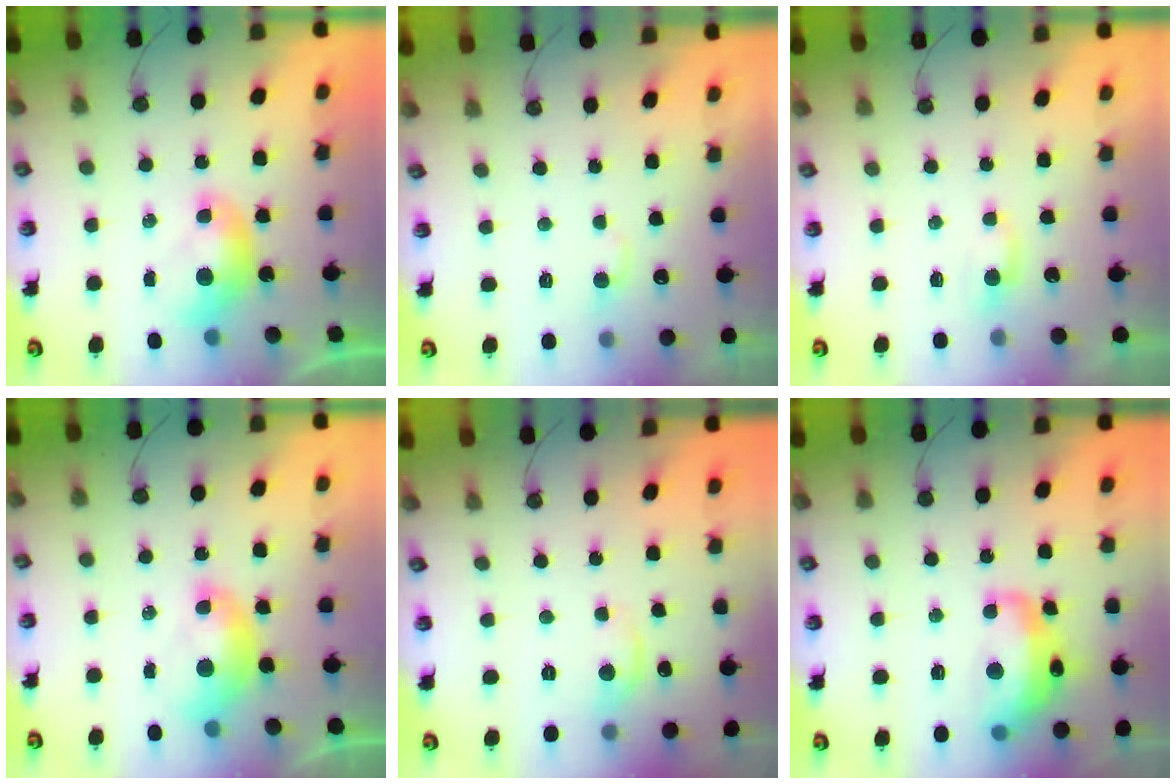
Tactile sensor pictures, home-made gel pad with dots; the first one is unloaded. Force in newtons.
{"total": 2.5, "press": 2.5, "slide": 0.6}
{"total": 1.6, "press": 1.5, "slide": 0.4}
{"total": 2.0, "press": 2.0, "slide": 0.5}
{"total": 3.4, "press": 3.3, "slide": 0.6}
{"total": 8.3, "press": 8.3, "slide": 0.9}